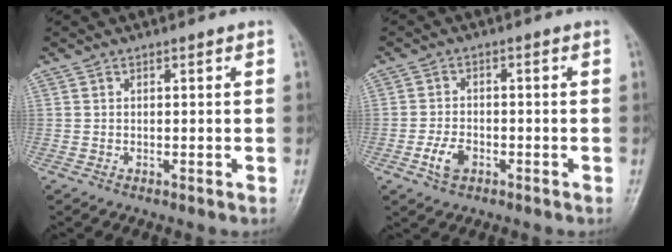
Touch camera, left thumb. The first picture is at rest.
{"total": 4.1, "force": [-2.0, 2.6, 2.5], "torque": [-0.046, 0.010, -0.037]}